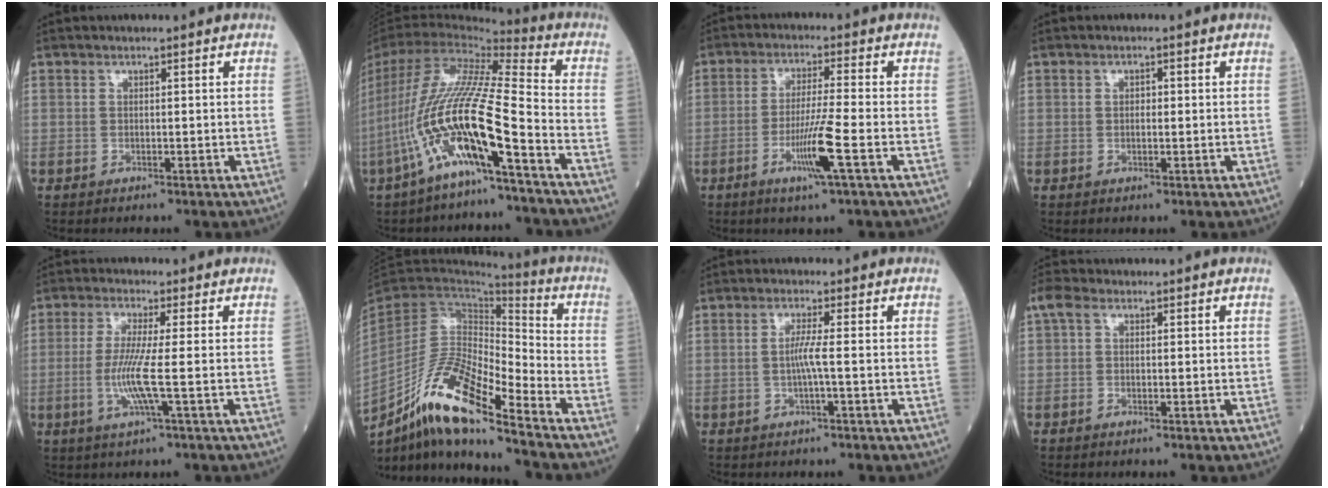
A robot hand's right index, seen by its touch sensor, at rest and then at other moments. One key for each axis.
{"total": 19.2, "fx": -8.8, "fy": 1.5, "fz": 17.0, "tx": -0.368, "ty": -0.013, "tz": -0.166}
{"total": 7.1, "fx": -2.8, "fy": -1.1, "fz": 6.4, "tx": -0.125, "ty": -0.013, "tz": -0.053}
{"total": 1.0, "fx": 0.2, "fy": 0.5, "fz": 0.9, "tx": -0.017, "ty": 0.003, "tz": 0.004}
{"total": 5.9, "fx": -1.1, "fy": -0.7, "fz": 5.7, "tx": -0.123, "ty": -0.012, "tz": -0.025}
{"total": 16.1, "fx": -11.5, "fy": 1.8, "fz": 11.1, "tx": -0.210, "ty": -0.006, "tz": -0.210}
{"total": 2.5, "fx": -0.4, "fy": -0.7, "fz": 2.3, "tx": -0.048, "ty": 0.000, "tz": -0.007}
{"total": 2.1, "fx": 0.6, "fy": 1.3, "fz": 1.7, "tx": -0.039, "ty": 0.010, "tz": 0.009}